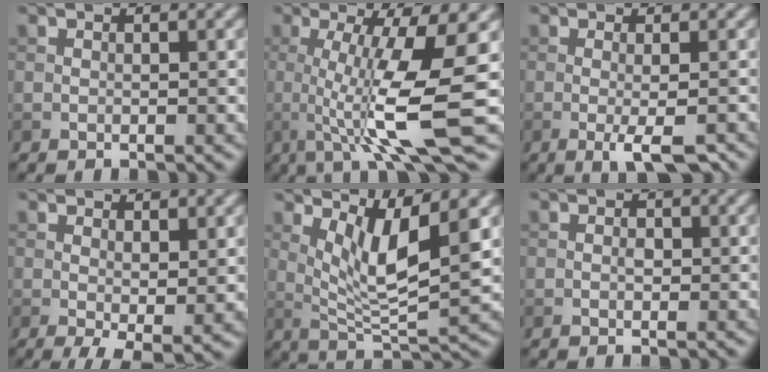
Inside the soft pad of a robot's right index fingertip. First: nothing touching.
{"total": 9.7, "force": [-0.3, 1.8, 9.5], "torque": [-0.144, -0.011, -0.002]}
{"total": 3.5, "force": [-1.2, 0.6, 3.2], "torque": [-0.054, -0.003, -0.021]}
{"total": 3.2, "force": [0.1, 0.9, 3.1], "torque": [-0.051, -0.011, 0.007]}
{"total": 6.4, "force": [2.5, 1.4, 5.8], "torque": [-0.104, -0.013, 0.052]}
{"total": 0.8, "force": [-0.1, 0.5, 0.6], "torque": [-0.010, 0.002, -0.004]}